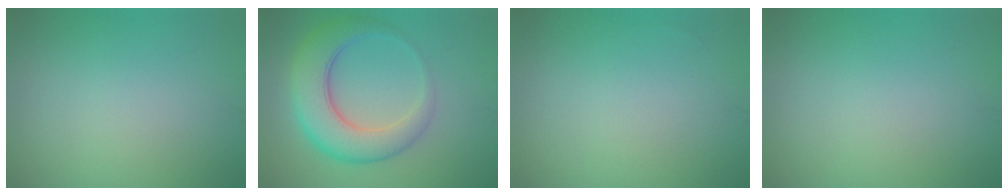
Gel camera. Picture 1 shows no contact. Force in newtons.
{"total": 7.0, "press": 7.0, "slide": 0.3}
{"total": 0.0}
{"total": 0.0}